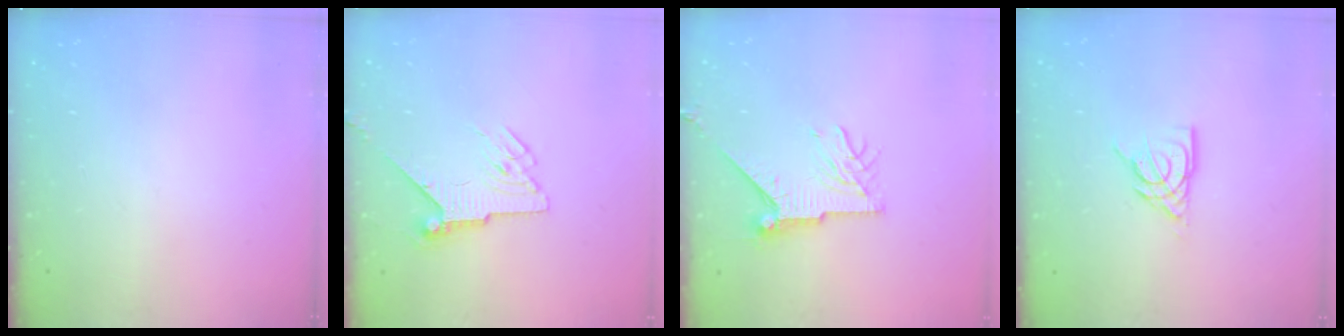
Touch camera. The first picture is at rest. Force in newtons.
{"total": 6.5, "press": 6.4, "slide": 0.9}
{"total": 8.8, "press": 8.8, "slide": 0.1}
{"total": 10.2, "press": 10.1, "slide": 1.4}